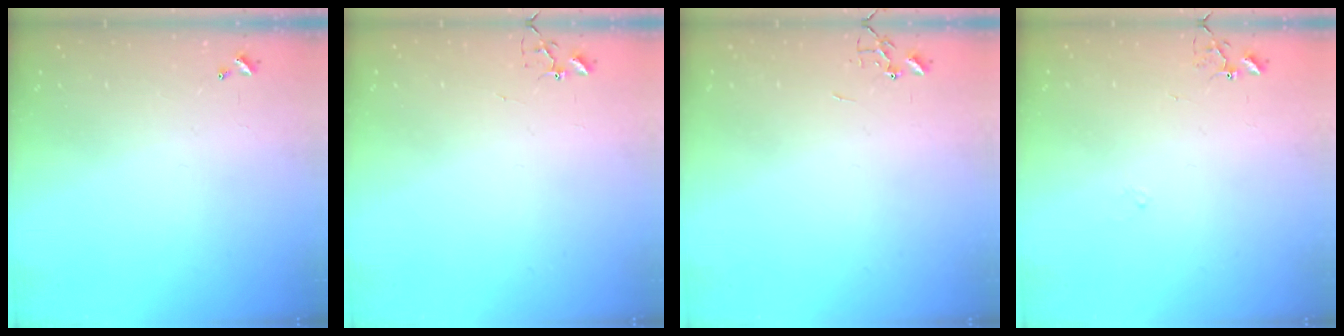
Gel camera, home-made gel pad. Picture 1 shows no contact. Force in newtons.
{"total": 3.2, "press": 3.2, "slide": 0.3}
{"total": 0.0}
{"total": 6.8, "press": 6.8, "slide": 0.5}